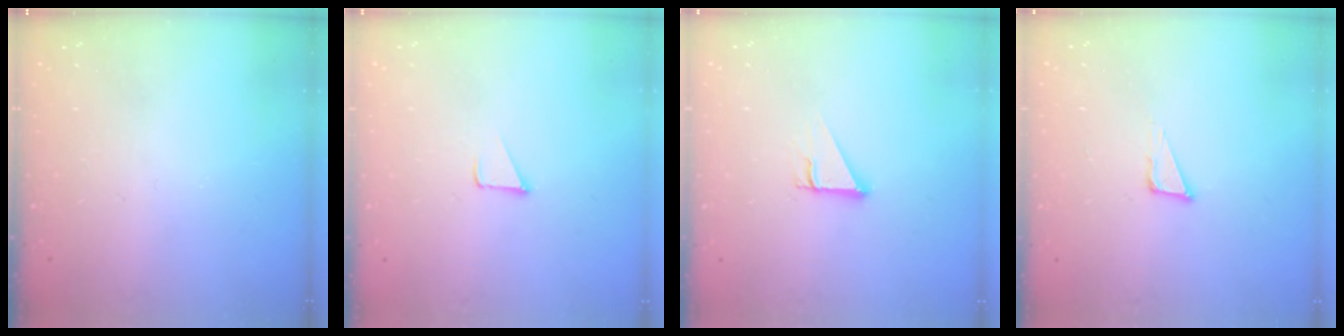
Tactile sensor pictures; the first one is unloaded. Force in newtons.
{"total": 1.5, "press": 1.5, "slide": 0.1}
{"total": 2.5, "press": 2.5, "slide": 0.2}
{"total": 4.4, "press": 4.3, "slide": 0.8}